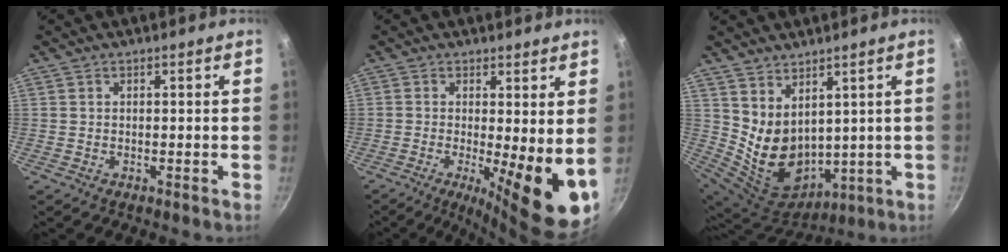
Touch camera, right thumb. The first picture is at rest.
{"total": 12.0, "force": [-1.1, 3.2, 11.5], "torque": [-0.143, -0.019, -0.011]}
{"total": 13.1, "force": [4.8, 8.9, 8.4], "torque": [-0.135, -0.054, 0.120]}